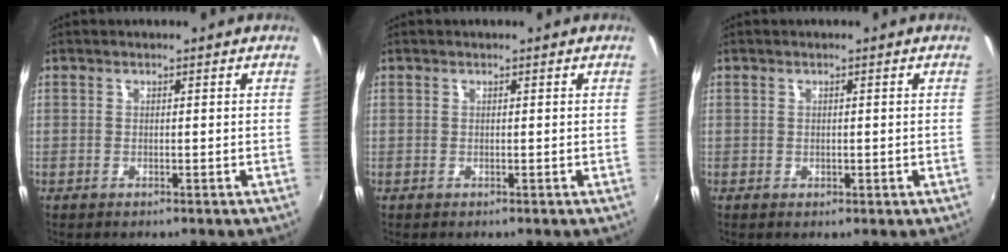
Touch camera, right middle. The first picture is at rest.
{"total": 0.0}
{"total": 0.6, "force": [-0.2, 0.6, 0.3], "torque": [-0.001, -0.003, -0.004]}